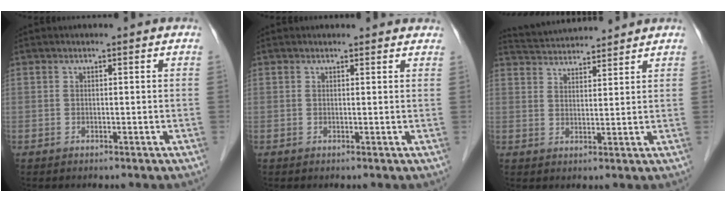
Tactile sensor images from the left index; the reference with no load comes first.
{"total": 3.3, "force": [3.1, 1.0, 0.5], "torque": [-0.004, 0.010, 0.024]}
{"total": 7.8, "force": [7.7, 0.4, 1.3], "torque": [-0.035, 0.031, 0.127]}